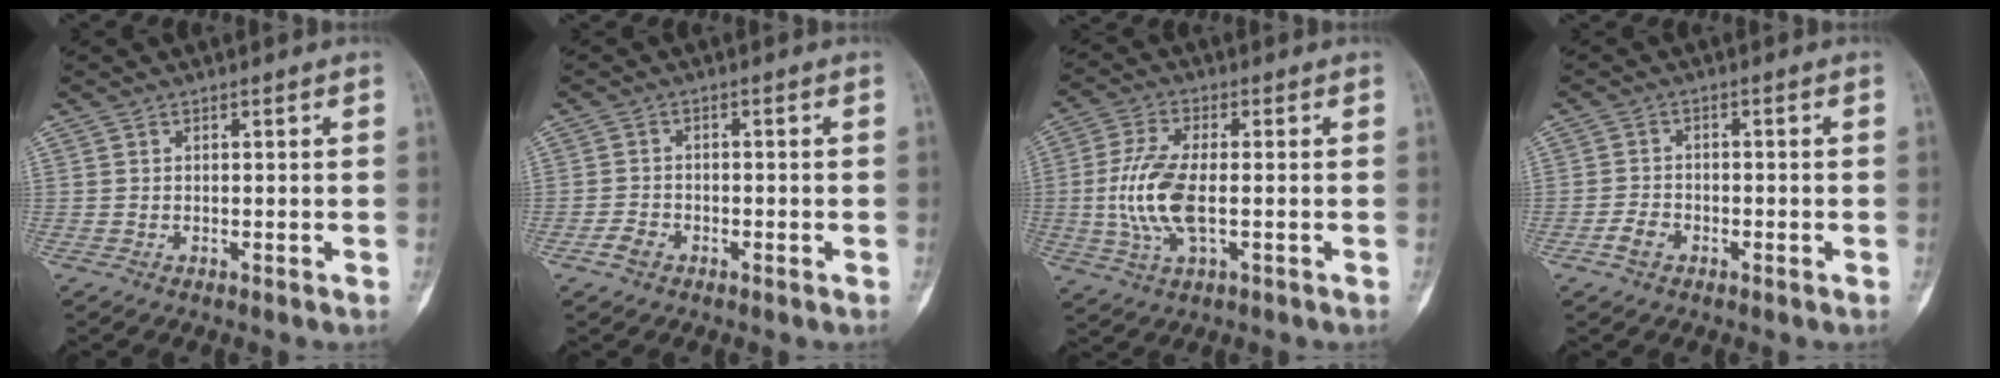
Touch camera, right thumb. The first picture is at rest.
{"total": 2.5, "force": [-1.5, 1.8, 1.1], "torque": [-0.016, 0.011, -0.028]}
{"total": 10.6, "force": [-1.1, 4.5, 9.6], "torque": [-0.217, 0.005, -0.019]}
{"total": 2.9, "force": [-1.6, 2.0, 1.5], "torque": [-0.023, 0.013, -0.030]}